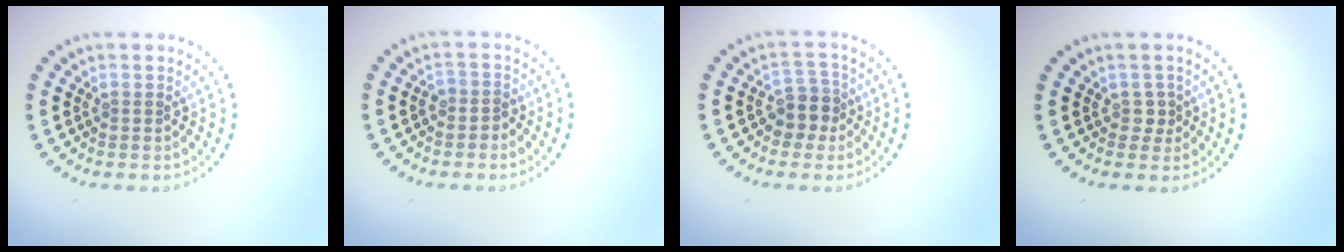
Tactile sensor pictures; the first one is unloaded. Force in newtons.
{"total": 1.4, "press": 1.2, "slide": 0.8}
{"total": 2.6, "press": 2.3, "slide": 1.3}
{"total": 1.2, "press": 1.0, "slide": 0.6}